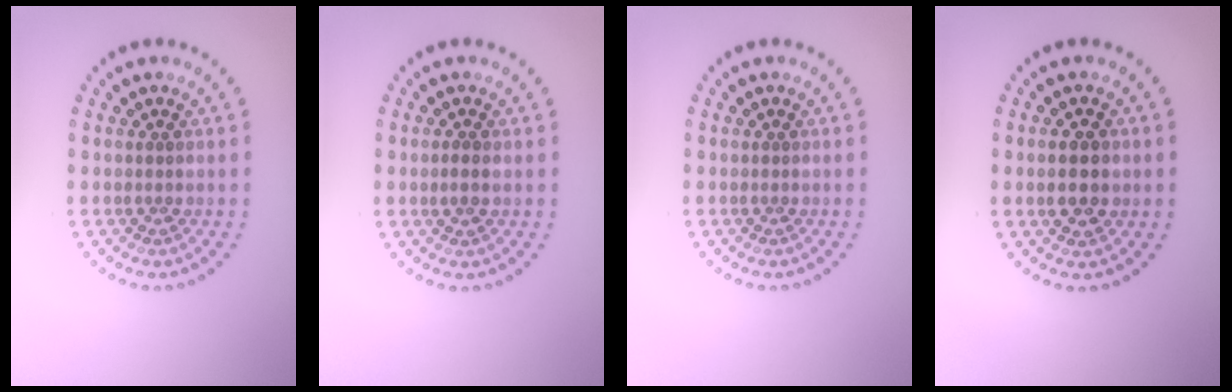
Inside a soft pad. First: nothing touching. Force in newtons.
{"total": 0.7, "press": 0.6, "slide": 0.4}
{"total": 0.0}
{"total": 3.6, "press": 3.6, "slide": 0.2}